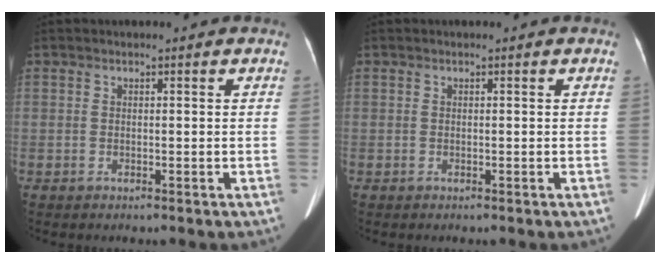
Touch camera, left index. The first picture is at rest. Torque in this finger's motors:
{"motor_torque": [-0.01, 0.03, 0.00, 0.00]}